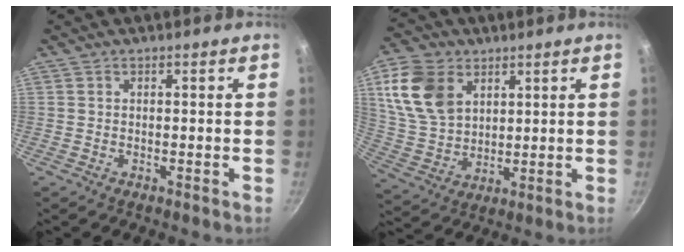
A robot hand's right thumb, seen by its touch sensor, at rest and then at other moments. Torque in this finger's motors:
{"motor_torque": [-0.08, 0.64, 1.02, 0.03, 0.11]}